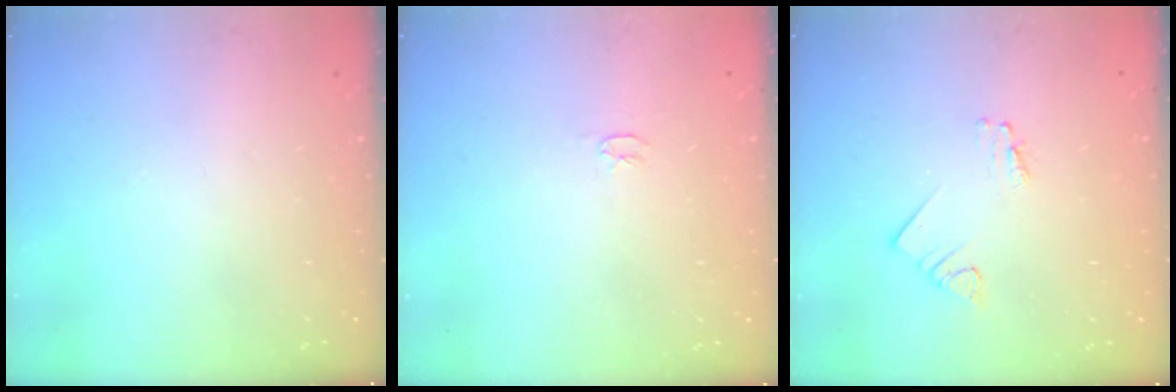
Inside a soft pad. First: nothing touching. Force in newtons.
{"total": 2.5, "press": 2.5, "slide": 0.3}
{"total": 1.9, "press": 1.9, "slide": 0.2}